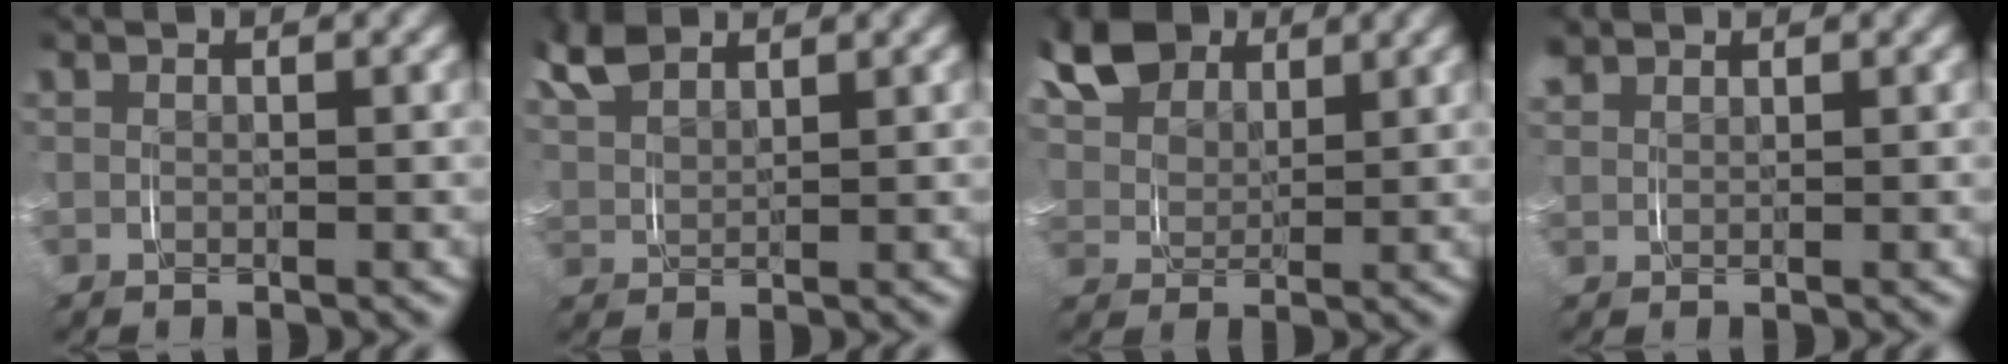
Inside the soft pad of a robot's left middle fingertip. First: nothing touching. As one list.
[{"total": 3.7, "force": [2.6, 1.8, 1.9], "torque": [-0.060, -0.001, 0.055]}, {"total": 8.3, "force": [4.6, 5.2, 4.5], "torque": [-0.098, 0.002, 0.077]}, {"total": 1.0, "force": [1.0, 0.1, -0.1], "torque": [-0.006, 0.000, 0.023]}]